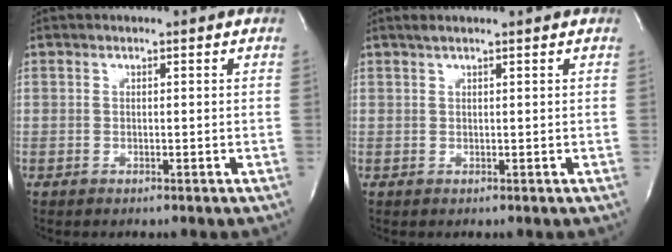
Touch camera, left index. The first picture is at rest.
{"total": 2.5, "force": [2.0, -0.3, 1.4], "torque": [-0.021, 0.022, 0.037]}